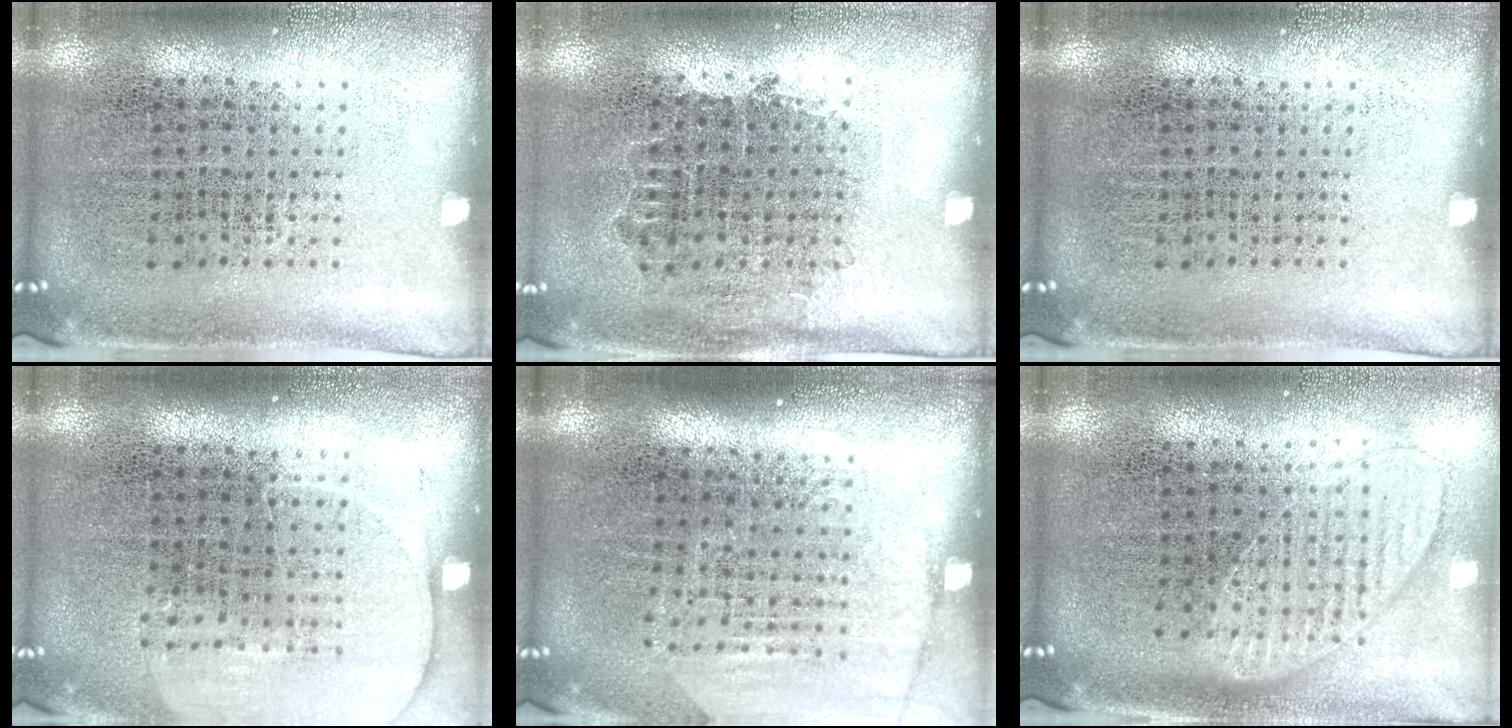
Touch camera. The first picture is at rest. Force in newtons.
{"total": 0.8, "press": 0.7, "slide": 0.3}
{"total": 0.0}
{"total": 1.4, "press": 1.3, "slide": 0.6}
{"total": 1.8, "press": 1.6, "slide": 0.7}
{"total": 1.0, "press": 1.0, "slide": 0.2}